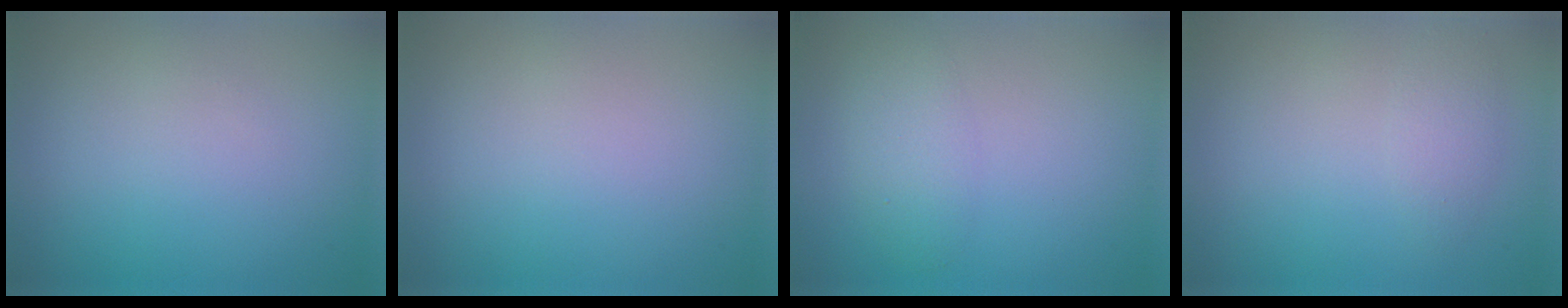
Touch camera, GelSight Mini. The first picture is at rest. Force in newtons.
{"total": 0.0}
{"total": 2.5, "press": 2.5, "slide": 0.0}
{"total": 1.6, "press": 1.6, "slide": 0.1}